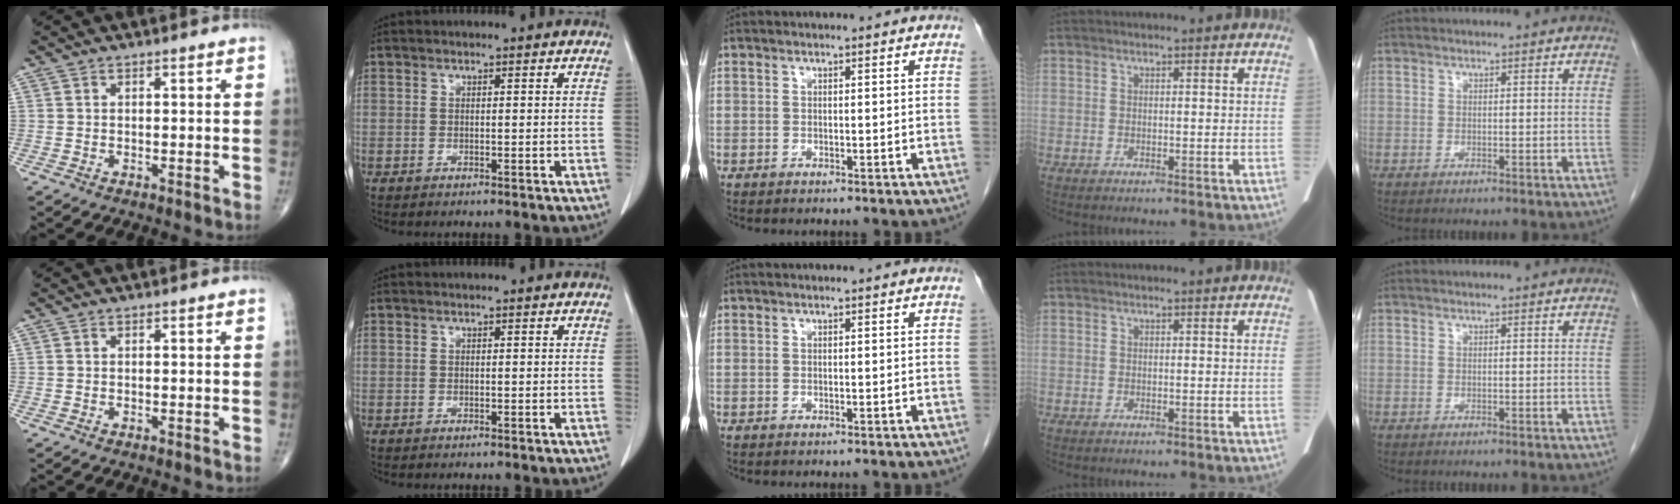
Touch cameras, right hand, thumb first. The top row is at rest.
{}